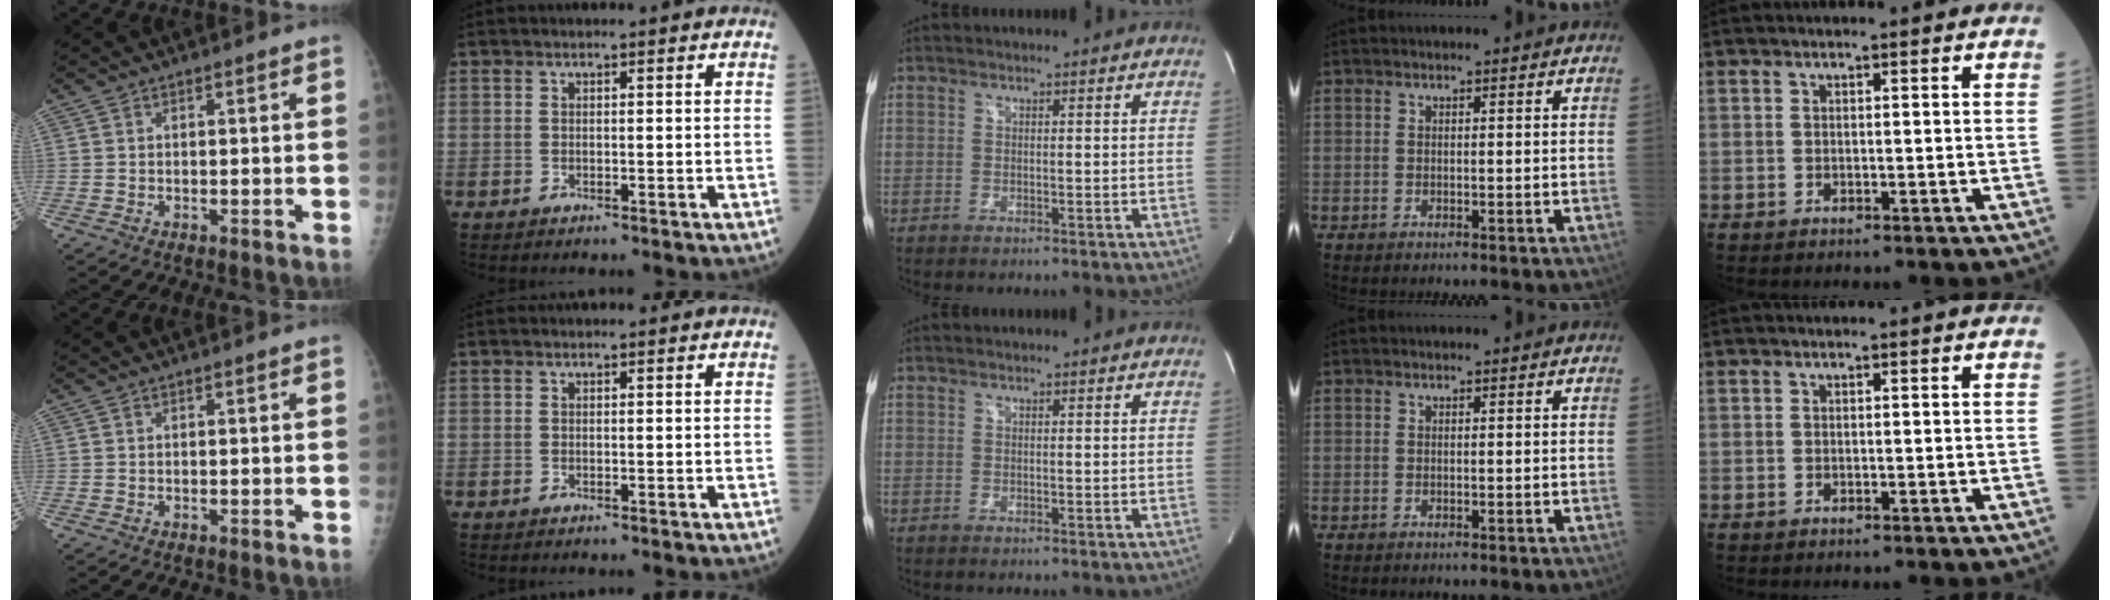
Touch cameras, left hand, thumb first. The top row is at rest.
{}